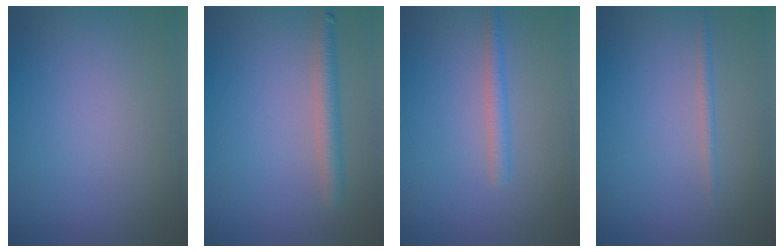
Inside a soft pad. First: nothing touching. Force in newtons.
{"total": 2.3, "press": 2.3, "slide": 0.1}
{"total": 1.6, "press": 1.6, "slide": 0.1}
{"total": 0.8, "press": 0.8, "slide": 0.0}